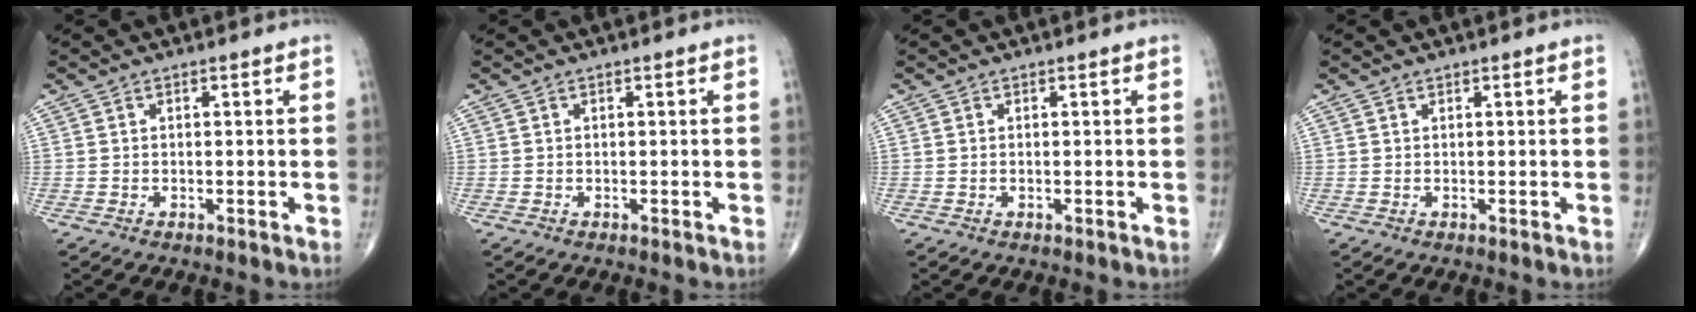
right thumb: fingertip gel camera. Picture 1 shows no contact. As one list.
[{"total": 0.0}, {"total": 0.0}, {"total": 0.0}]